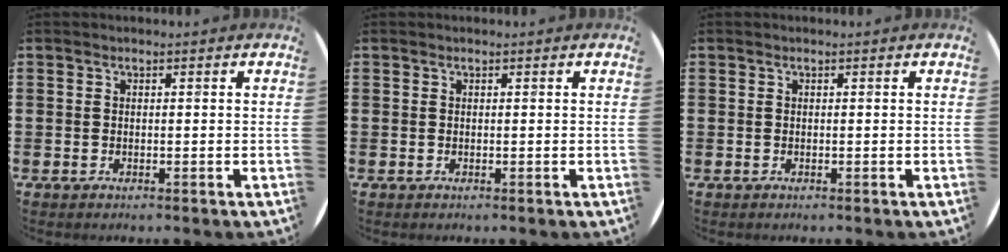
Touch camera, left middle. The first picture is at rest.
{"total": 0.0}
{"total": 0.0}